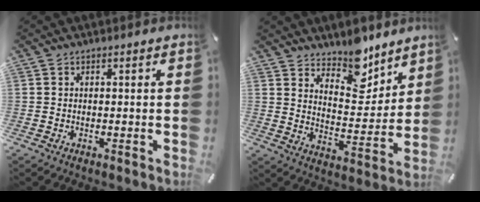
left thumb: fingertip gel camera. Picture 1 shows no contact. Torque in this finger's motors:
{"motor_torque": [1.13, -0.32, 0.21, -0.26, 0.03]}